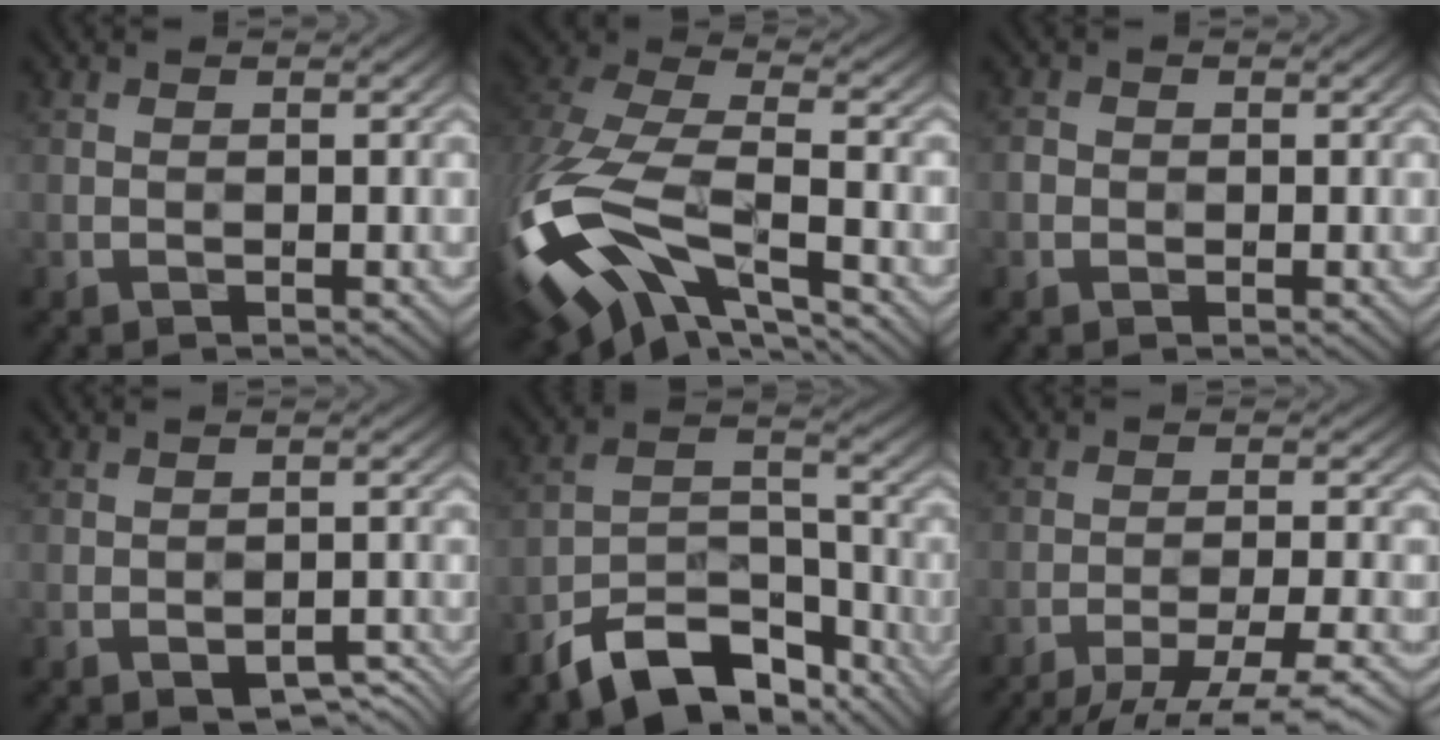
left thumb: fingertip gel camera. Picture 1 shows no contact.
{"total": 17.7, "force": [-7.2, 9.0, 13.4], "torque": [-0.353, -0.034, -0.111]}
{"total": 0.9, "force": [-0.4, 0.8, 0.0], "torque": [-0.002, -0.002, -0.006]}
{"total": 4.4, "force": [-3.1, 1.9, 2.5], "torque": [-0.040, 0.007, -0.031]}
{"total": 12.0, "force": [-9.1, 4.8, 6.1], "torque": [-0.106, -0.003, -0.171]}
{"total": 9.9, "force": [-8.1, 1.7, 5.3], "torque": [-0.091, -0.007, -0.108]}